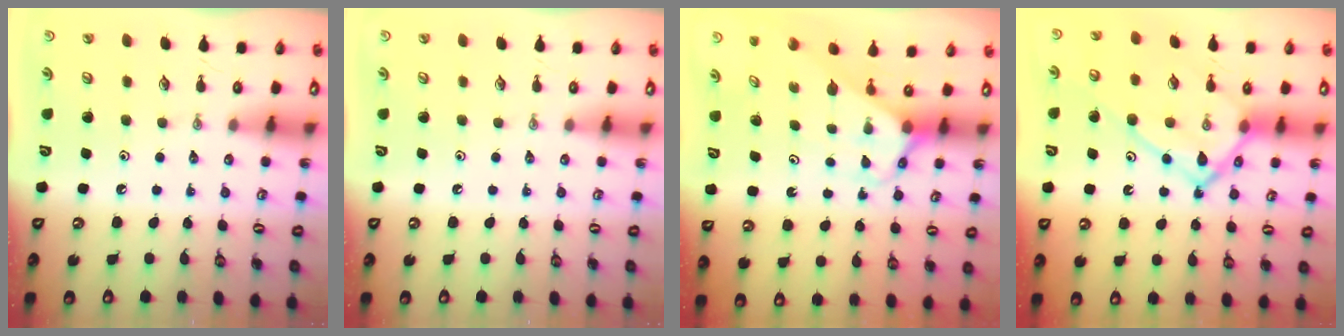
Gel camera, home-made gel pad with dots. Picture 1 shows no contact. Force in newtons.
{"total": 0.0}
{"total": 3.0, "press": 3.0, "slide": 0.2}
{"total": 16.9, "press": 16.9, "slide": 1.4}